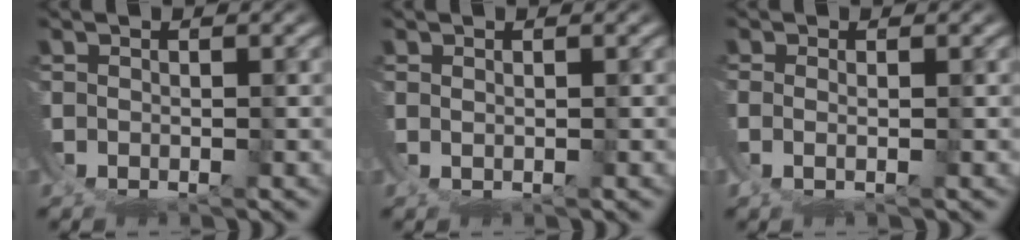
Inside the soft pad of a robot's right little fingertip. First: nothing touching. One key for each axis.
{"total": 0.5, "fx": 0.4, "fy": -0.3, "fz": 0.2, "tx": 0.001, "ty": 0.000, "tz": 0.009}
{"total": 1.2, "fx": -0.3, "fy": 0.3, "fz": 1.2, "tx": -0.029, "ty": -0.008, "tz": -0.003}